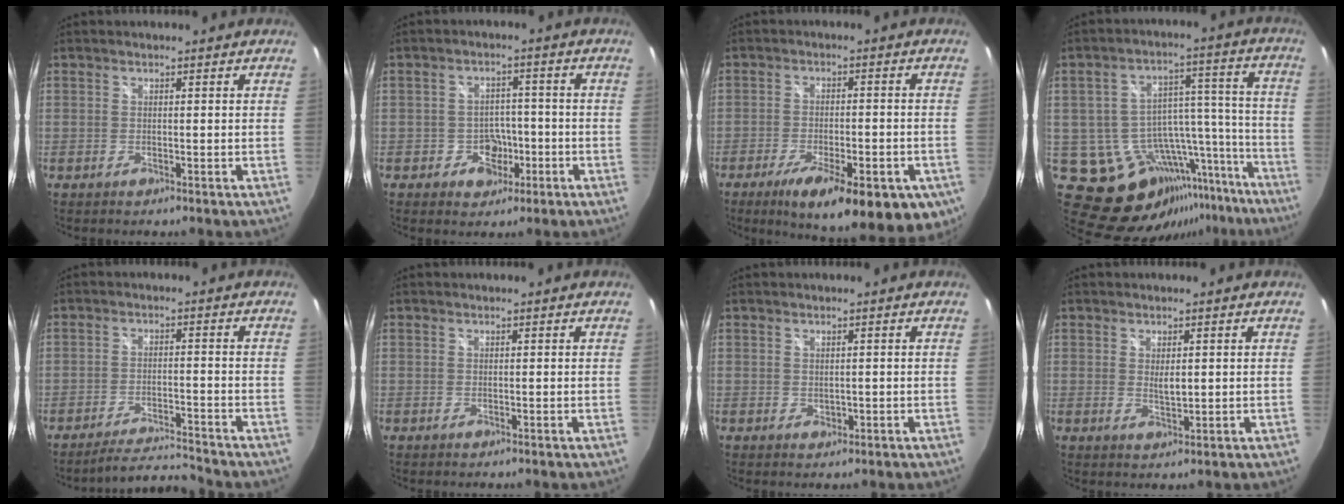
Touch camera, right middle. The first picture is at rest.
{"total": 5.3, "force": [-2.3, 4.3, 1.9], "torque": [-0.045, 0.011, -0.023]}
{"total": 19.3, "force": [-11.2, 6.3, 14.3], "torque": [-0.230, -0.047, -0.151]}
{"total": 18.5, "force": [-11.2, 11.9, 8.7], "torque": [-0.148, 0.046, -0.122]}
{"total": 7.0, "force": [-6.9, -0.7, 1.0], "torque": [-0.045, 0.004, -0.117]}
{"total": 0.0}
{"total": 0.9, "force": [0.0, 0.8, 0.4], "torque": [-0.001, -0.001, 0.000]}
{"total": 2.4, "force": [0.4, 1.2, 2.1], "torque": [-0.032, -0.003, 0.007]}